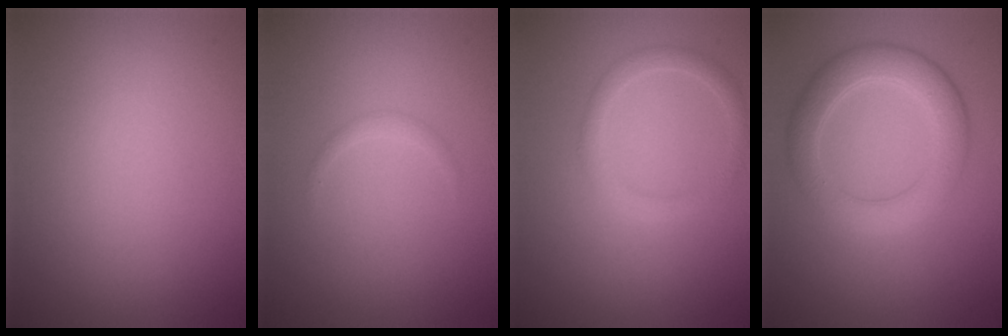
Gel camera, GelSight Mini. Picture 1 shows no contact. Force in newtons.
{"total": 0.6, "press": 0.6, "slide": 0.0}
{"total": 1.9, "press": 1.9, "slide": 0.2}
{"total": 4.4, "press": 4.4, "slide": 0.1}